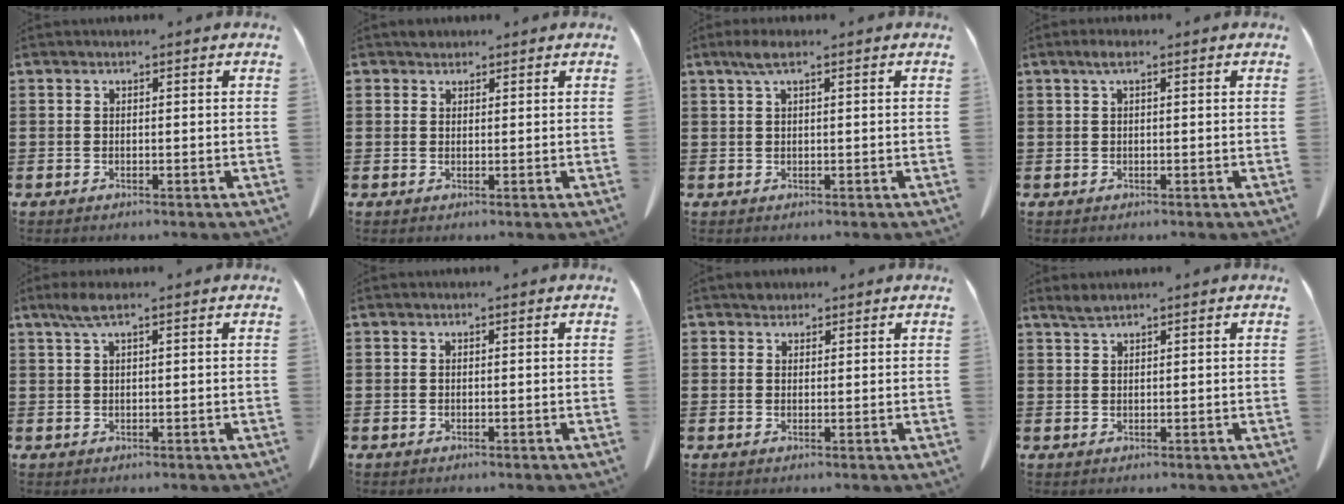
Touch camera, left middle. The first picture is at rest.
{"total": 1.2, "force": [1.0, 0.6, -0.1], "torque": [0.000, 0.003, 0.021]}
{"total": 2.2, "force": [1.0, 0.4, 2.0], "torque": [-0.042, 0.004, 0.016]}
{"total": 1.5, "force": [0.4, 0.3, 1.4], "torque": [-0.029, 0.004, 0.007]}
{"total": 2.6, "force": [1.4, 0.5, 2.1], "torque": [-0.045, 0.003, 0.025]}
{"total": 0.0}
{"total": 1.6, "force": [1.4, 0.7, 0.0], "torque": [-0.003, 0.003, 0.028]}
{"total": 1.5, "force": [1.2, 0.1, 0.8], "torque": [-0.018, 0.000, 0.023]}